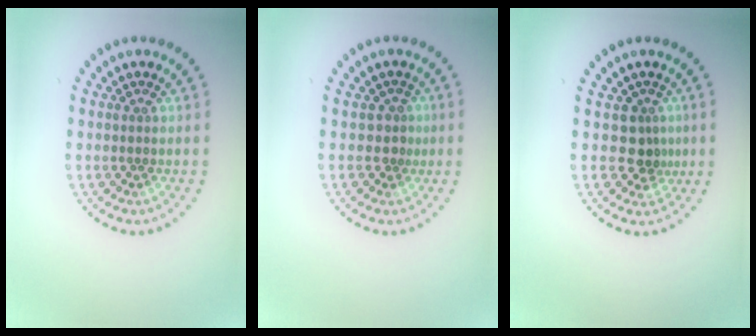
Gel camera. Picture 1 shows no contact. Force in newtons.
{"total": 1.2, "press": 0.7, "slide": 0.9}
{"total": 2.4, "press": 1.8, "slide": 1.6}